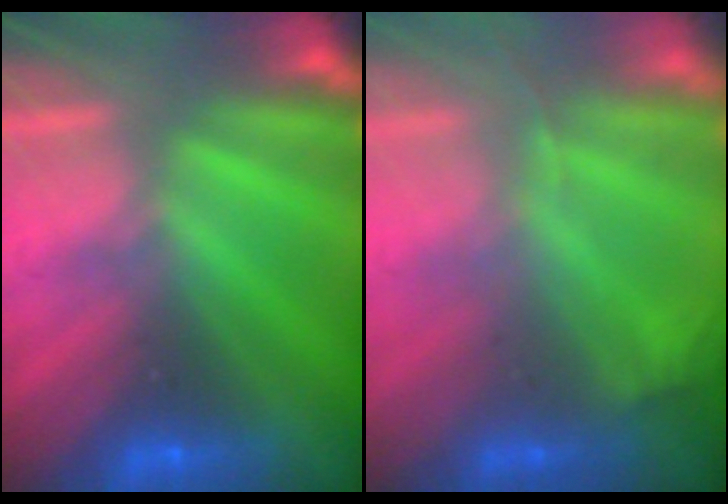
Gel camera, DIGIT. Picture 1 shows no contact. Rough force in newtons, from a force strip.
{"total": 1.1}